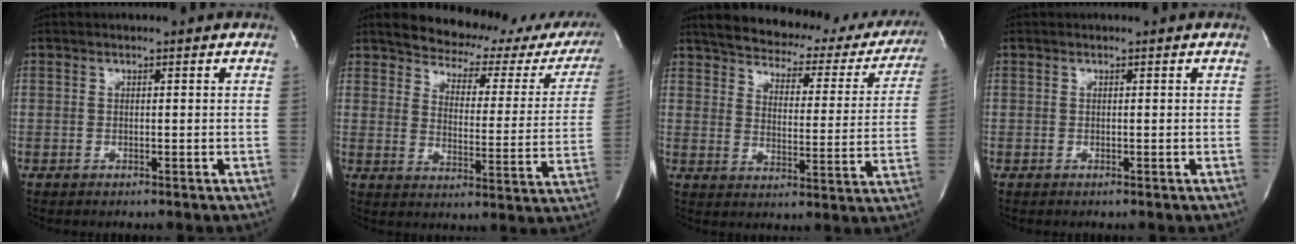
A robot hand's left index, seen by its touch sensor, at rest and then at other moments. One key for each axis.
{"total": 19.0, "fx": 16.9, "fy": 6.0, "fz": 6.1, "tx": -0.059, "ty": -0.042, "tz": 0.187}
{"total": 25.6, "fx": 22.2, "fy": 8.4, "fz": 9.5, "tx": -0.136, "ty": -0.025, "tz": 0.260}
{"total": 0.0}